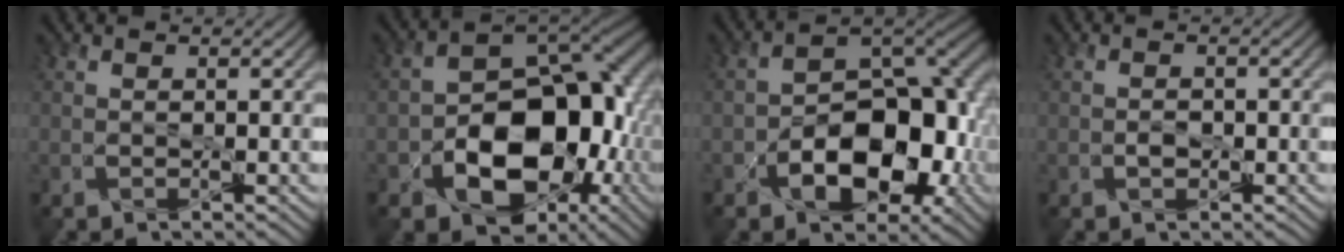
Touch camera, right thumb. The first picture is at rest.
{"total": 15.5, "force": [-4.8, 10.0, 10.8], "torque": [-0.153, -0.038, -0.069]}
{"total": 11.1, "force": [-4.0, 6.2, 8.3], "torque": [-0.117, -0.017, -0.061]}
{"total": 0.8, "force": [-0.5, 0.0, 0.6], "torque": [-0.012, -0.002, -0.011]}